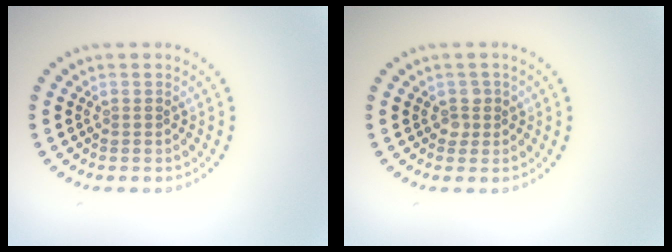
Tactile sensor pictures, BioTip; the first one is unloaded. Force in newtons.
{"total": 1.2, "press": 1.1, "slide": 0.5}